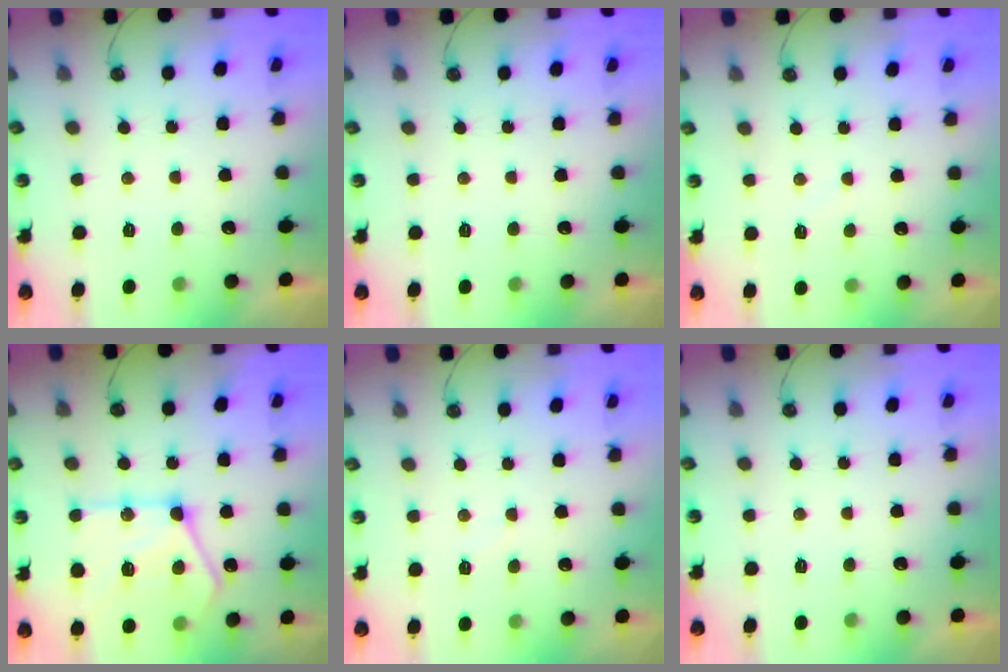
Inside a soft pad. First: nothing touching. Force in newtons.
{"total": 0.0}
{"total": 2.5, "press": 2.5, "slide": 0.3}
{"total": 20.8, "press": 20.7, "slide": 2.1}
{"total": 4.1, "press": 4.1, "slide": 0.6}
{"total": 0.0}